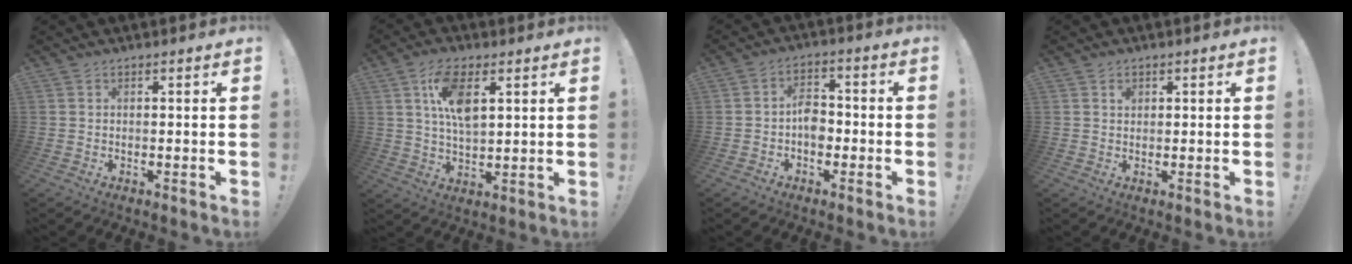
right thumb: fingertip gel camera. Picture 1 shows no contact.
{"total": 11.0, "force": [4.3, 5.3, 8.6], "torque": [-0.153, -0.003, 0.076]}
{"total": 6.1, "force": [-1.9, 4.3, 3.9], "torque": [-0.071, 0.015, -0.033]}
{"total": 1.1, "force": [0.6, 0.8, 0.4], "torque": [0.008, -0.006, 0.008]}